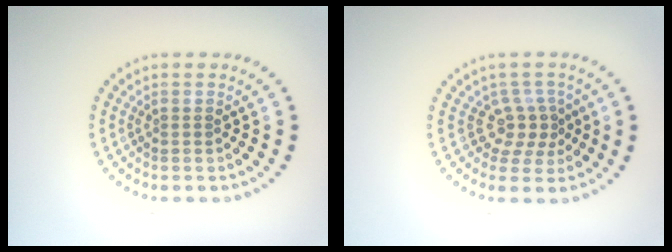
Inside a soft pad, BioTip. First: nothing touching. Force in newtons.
{"total": 2.6, "press": 1.8, "slide": 1.8}